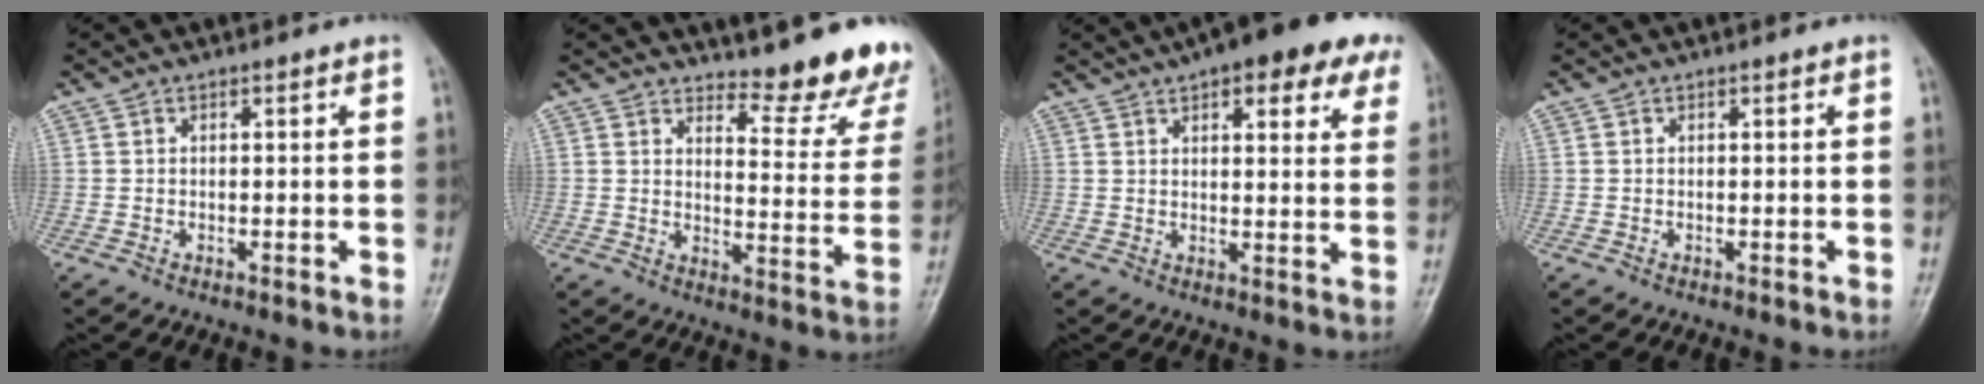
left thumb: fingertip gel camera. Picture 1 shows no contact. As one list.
[{"total": 14.2, "force": [12.7, 3.7, 5.2], "torque": [-0.026, -0.131, 0.142]}, {"total": 16.5, "force": [9.6, 6.1, 12.0], "torque": [-0.129, -0.007, 0.114]}, {"total": 0.0}]